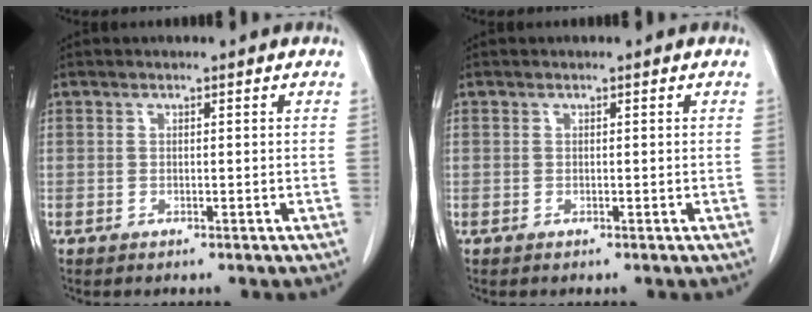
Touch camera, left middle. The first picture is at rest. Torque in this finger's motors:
{"motor_torque": [-0.02, 0.00, 0.00, -0.01]}